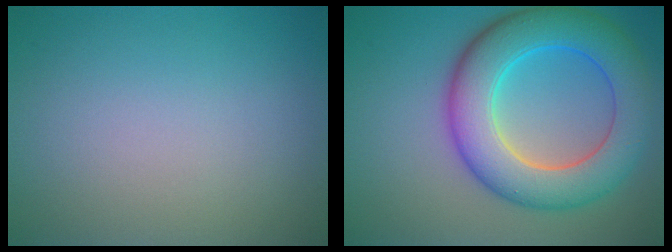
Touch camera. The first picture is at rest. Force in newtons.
{"total": 9.2, "press": 9.2, "slide": 0.2}